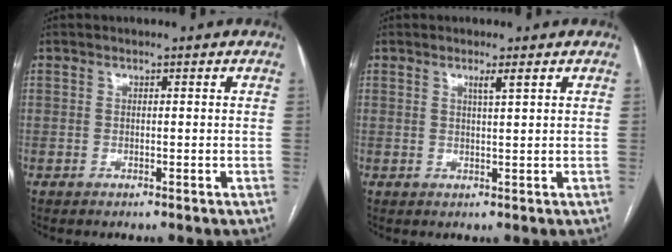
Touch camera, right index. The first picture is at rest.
{"total": 1.7, "force": [1.0, -0.3, 1.3], "torque": [-0.025, -0.002, 0.018]}